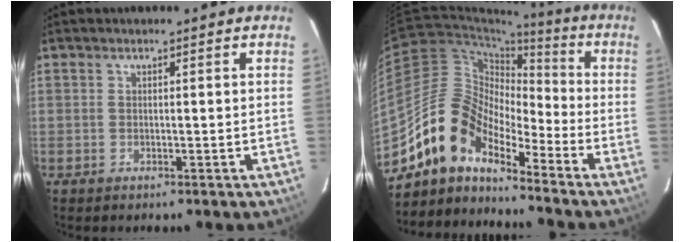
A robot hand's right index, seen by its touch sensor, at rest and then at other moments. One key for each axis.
{"total": 12.4, "fx": -10.0, "fy": 5.1, "fz": 5.3, "tx": -0.090, "ty": 0.023, "tz": -0.202}